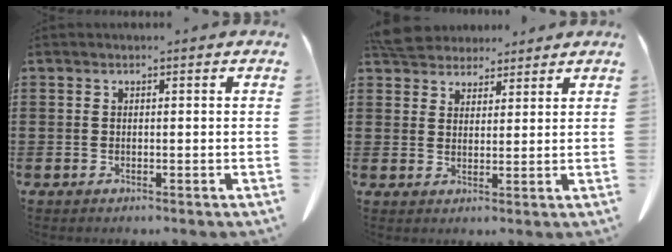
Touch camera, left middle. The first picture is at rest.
{"total": 5.1, "force": [4.8, 1.6, 0.9], "torque": [-0.036, -0.008, 0.094]}